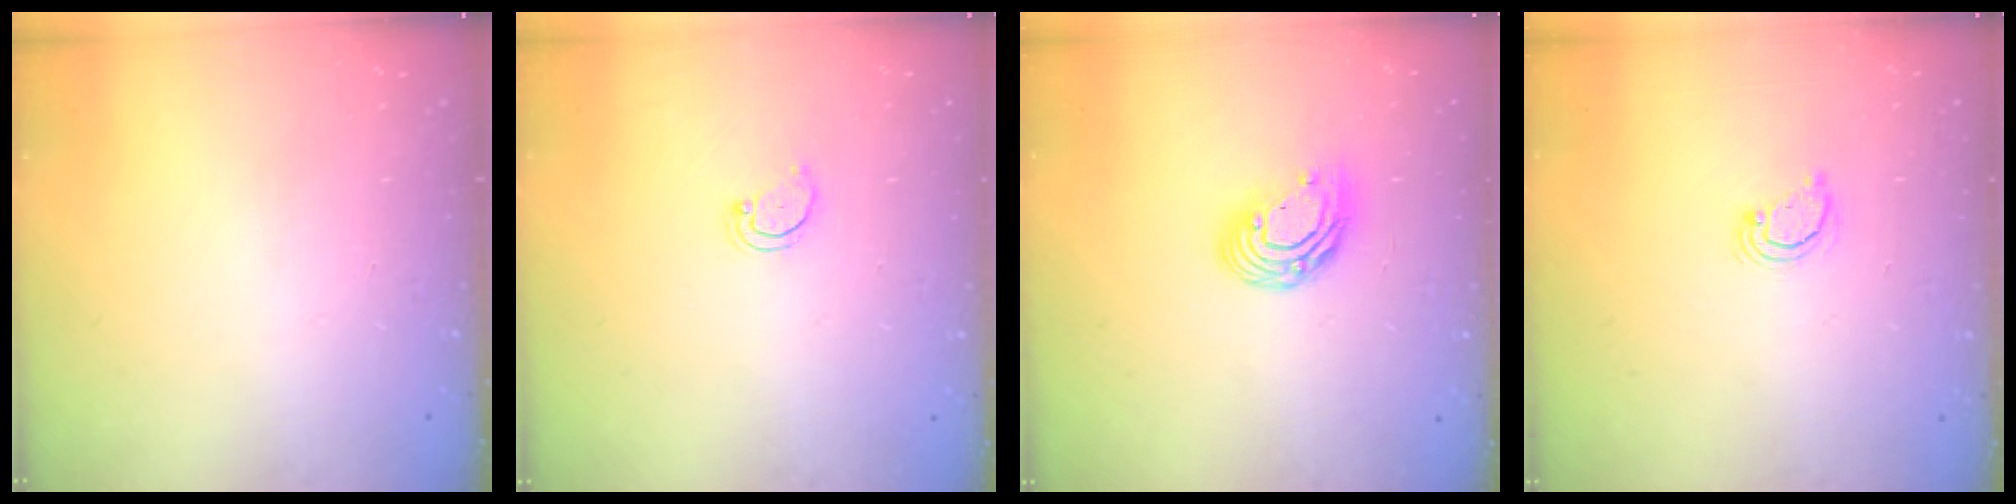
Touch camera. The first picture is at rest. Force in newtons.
{"total": 2.7, "press": 2.7, "slide": 0.3}
{"total": 9.8, "press": 9.8, "slide": 0.9}
{"total": 3.0, "press": 3.0, "slide": 0.2}